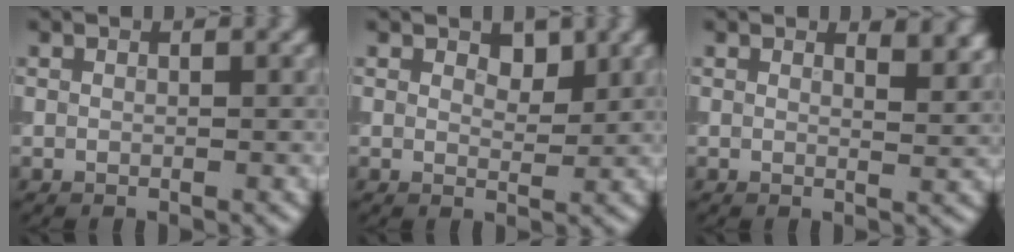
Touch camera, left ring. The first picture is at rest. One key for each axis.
{"total": 1.5, "fx": 1.0, "fy": 0.8, "fz": 0.8, "tx": -0.011, "ty": -0.003, "tz": 0.013}
{"total": 3.0, "fx": 2.0, "fy": 1.2, "fz": 1.8, "tx": -0.011, "ty": 0.002, "tz": 0.025}